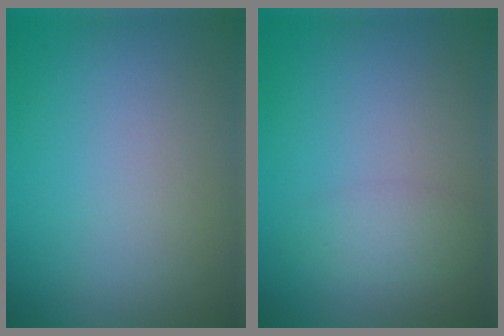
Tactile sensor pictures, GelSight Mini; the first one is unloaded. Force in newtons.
{"total": 1.7, "press": 1.7, "slide": 0.1}